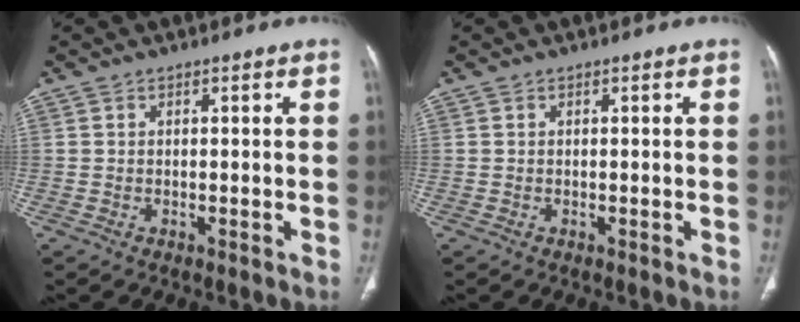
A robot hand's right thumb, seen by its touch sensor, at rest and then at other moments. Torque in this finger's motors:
{"motor_torque": [0.02, 0.02, -0.04, 0.04, 0.00]}